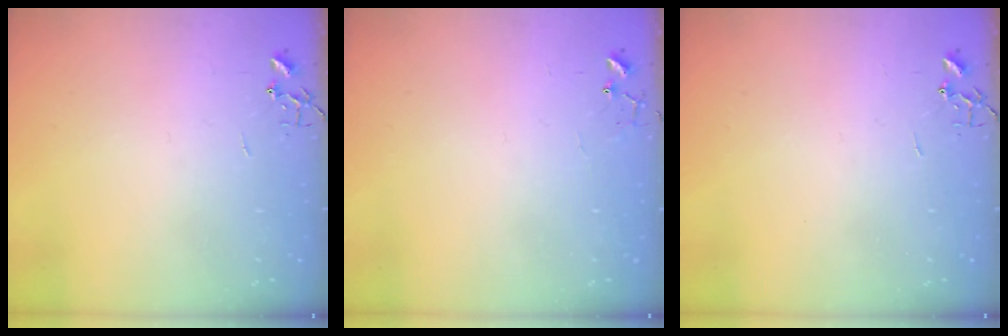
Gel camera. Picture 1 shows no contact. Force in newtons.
{"total": 6.1, "press": 6.0, "slide": 0.4}
{"total": 0.0}